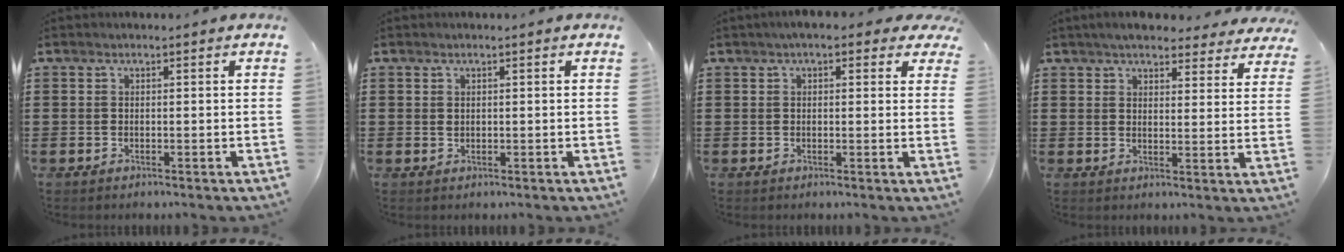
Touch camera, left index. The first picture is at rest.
{"total": 0.7, "force": [0.3, 0.5, 0.4], "torque": [-0.009, 0.005, 0.005]}
{"total": 2.5, "force": [1.5, 1.2, 1.5], "torque": [-0.037, 0.008, 0.026]}
{"total": 4.8, "force": [4.6, 0.8, 1.3], "torque": [-0.035, -0.016, 0.082]}